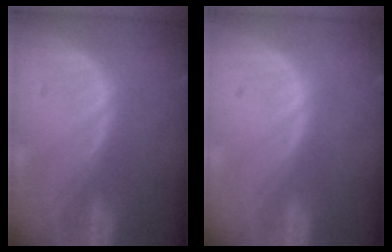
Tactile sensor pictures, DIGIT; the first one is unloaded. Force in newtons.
{"total": 0.0}